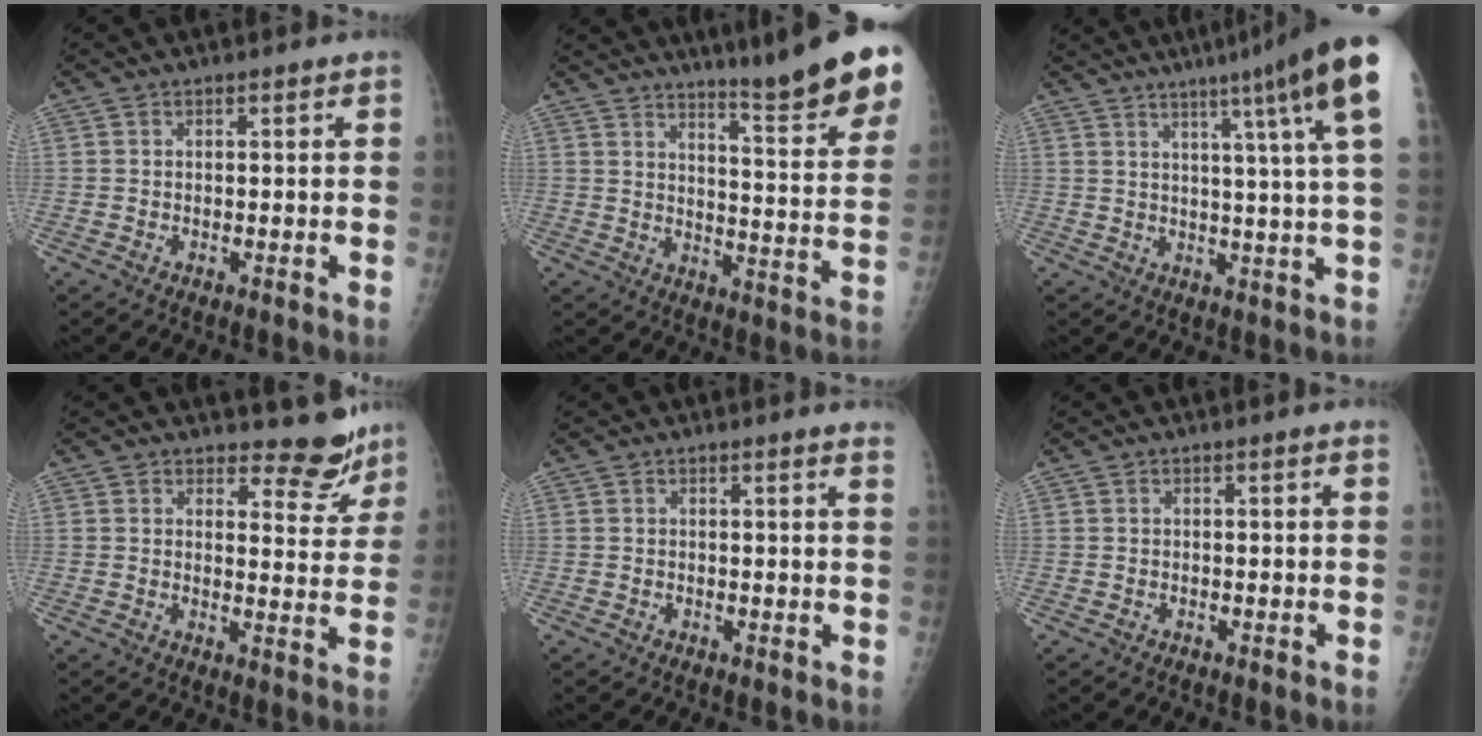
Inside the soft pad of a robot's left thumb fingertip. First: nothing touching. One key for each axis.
{"total": 18.0, "fx": 13.5, "fy": 1.1, "fz": 11.9, "tx": -0.132, "ty": -0.099, "tz": 0.181}
{"total": 17.9, "fx": 10.1, "fy": -0.3, "fz": 14.8, "tx": -0.196, "ty": -0.032, "tz": 0.112}
{"total": 7.2, "fx": 6.6, "fy": 2.7, "fz": 1.0, "tx": 0.018, "ty": -0.063, "tz": 0.077}
{"total": 2.9, "fx": 2.7, "fy": -0.4, "fz": 1.1, "tx": -0.019, "ty": -0.015, "tz": 0.014}
{"total": 0.6, "fx": 0.5, "fy": -0.1, "fz": 0.3, "tx": -0.015, "ty": -0.004, "tz": 0.004}